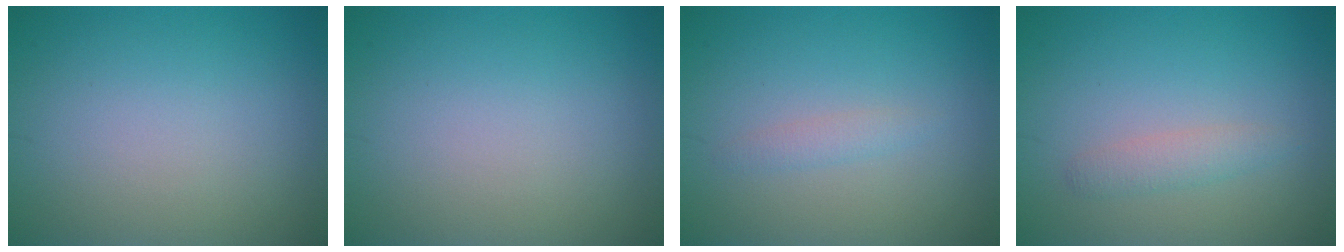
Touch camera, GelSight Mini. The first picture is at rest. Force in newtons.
{"total": 0.0}
{"total": 1.1, "press": 1.1, "slide": 0.1}
{"total": 1.6, "press": 1.6, "slide": 0.0}